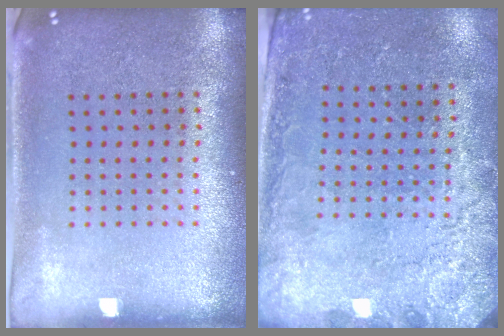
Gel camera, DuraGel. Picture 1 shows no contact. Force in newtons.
{"total": 2.6, "press": 2.4, "slide": 1.1}